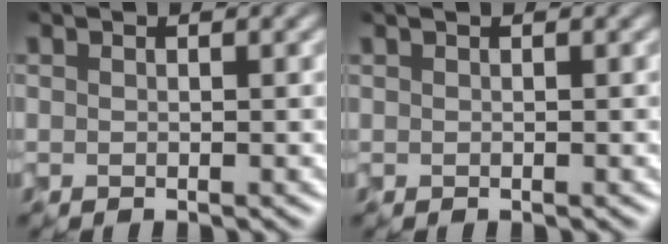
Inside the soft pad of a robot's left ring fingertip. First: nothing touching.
{"total": 1.3, "force": [0.8, 0.6, 0.9], "torque": [-0.003, 0.010, -0.006]}